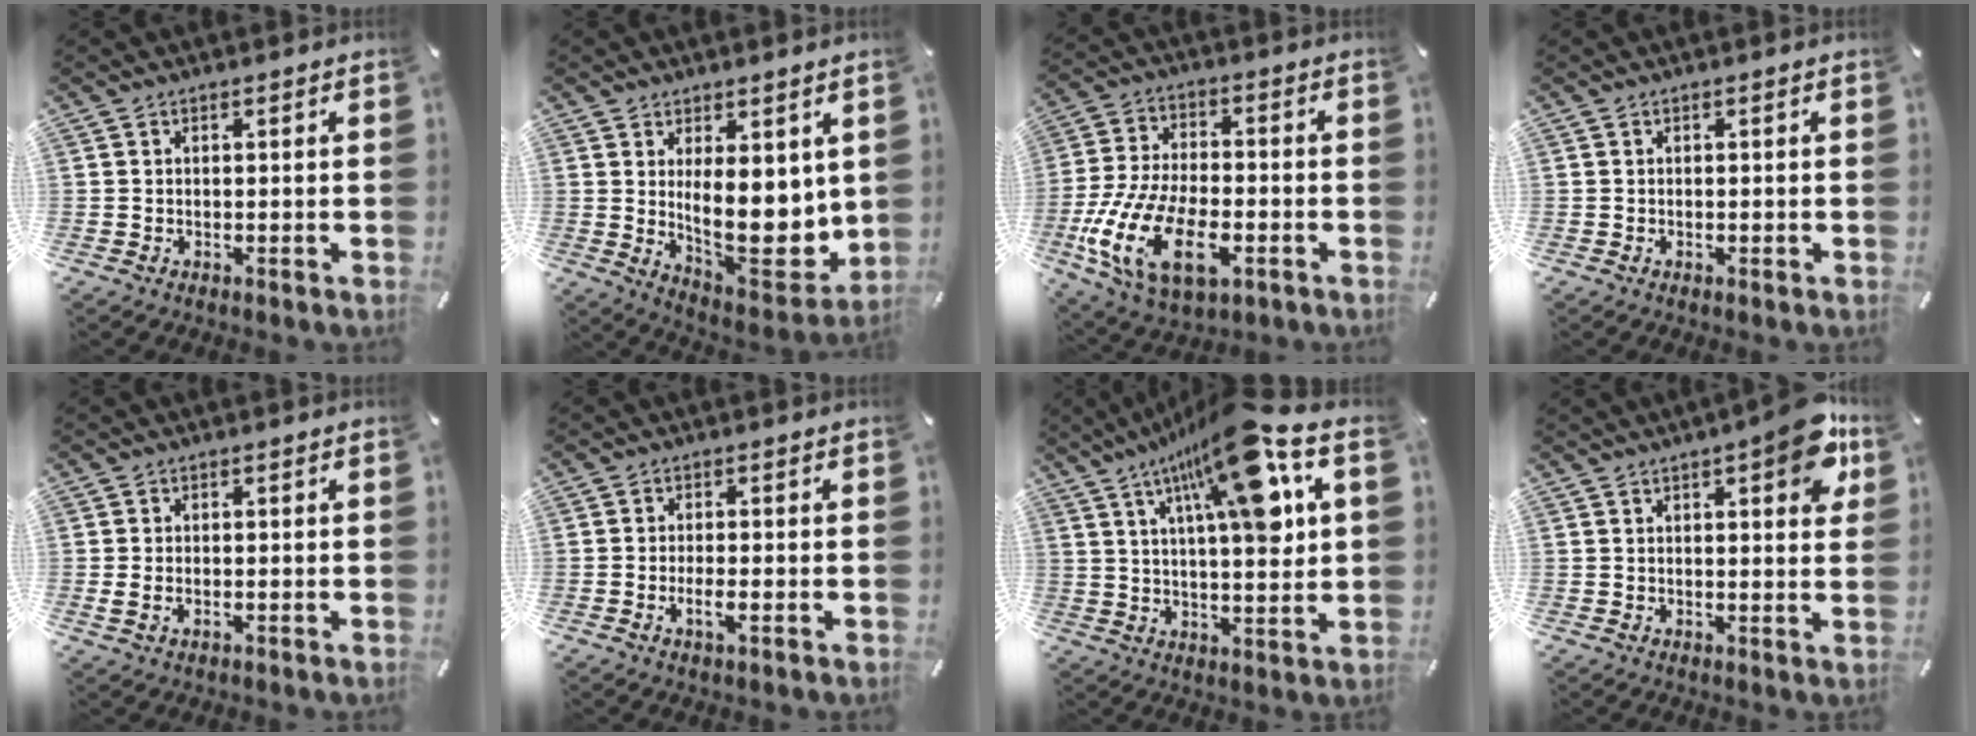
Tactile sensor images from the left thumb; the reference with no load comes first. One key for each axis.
{"total": 16.5, "fx": 1.7, "fy": 7.9, "fz": 14.4, "tx": -0.200, "ty": -0.041, "tz": 0.040}
{"total": 19.0, "fx": -7.0, "fy": 10.1, "fz": 14.5, "tx": -0.306, "ty": 0.014, "tz": -0.117}
{"total": 0.6, "fx": -0.2, "fy": 0.1, "fz": 0.6, "tx": -0.010, "ty": -0.003, "tz": -0.002}
{"total": 2.1, "fx": -0.4, "fy": 1.0, "fz": 1.8, "tx": -0.030, "ty": 0.002, "tz": -0.007}
{"total": 3.8, "fx": -1.2, "fy": 0.8, "fz": 3.5, "tx": -0.064, "ty": -0.001, "tz": -0.022}
{"total": 18.5, "fx": 8.9, "fy": 4.3, "fz": 15.6, "tx": -0.256, "ty": -0.047, "tz": 0.134}
{"total": 9.1, "fx": 4.2, "fy": 2.7, "fz": 7.6, "tx": -0.092, "ty": -0.018, "tz": 0.063}